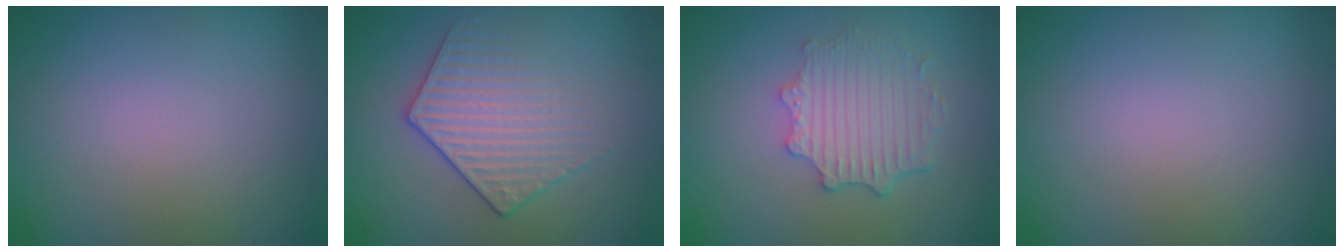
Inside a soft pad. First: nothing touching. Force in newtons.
{"total": 3.5, "press": 3.2, "slide": 1.4}
{"total": 4.1, "press": 3.4, "slide": 2.3}
{"total": 0.0}